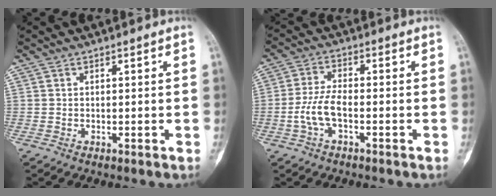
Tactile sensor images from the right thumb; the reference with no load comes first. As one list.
[{"total": 5.9, "force": [-1.8, 2.5, 5.1], "torque": [-0.115, 0.019, -0.038]}]